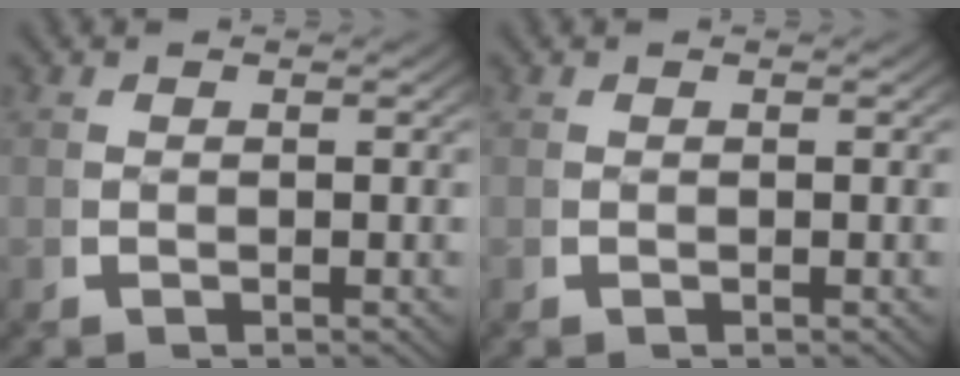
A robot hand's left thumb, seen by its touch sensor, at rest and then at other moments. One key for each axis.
{"total": 0.0}